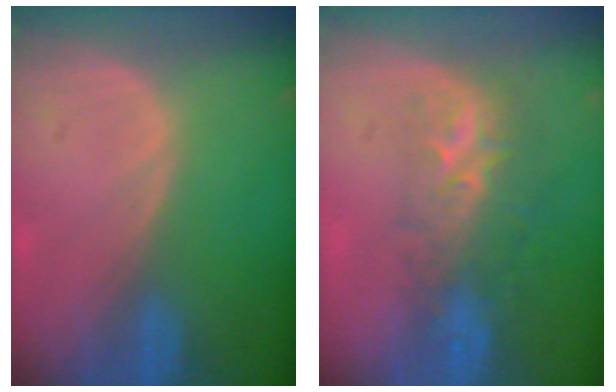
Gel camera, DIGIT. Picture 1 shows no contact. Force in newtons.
{"total": 8.7, "press": 7.2, "slide": 5.0}